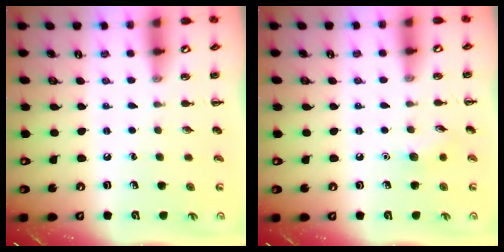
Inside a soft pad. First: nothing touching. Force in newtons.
{"total": 5.3, "press": 5.1, "slide": 1.3}